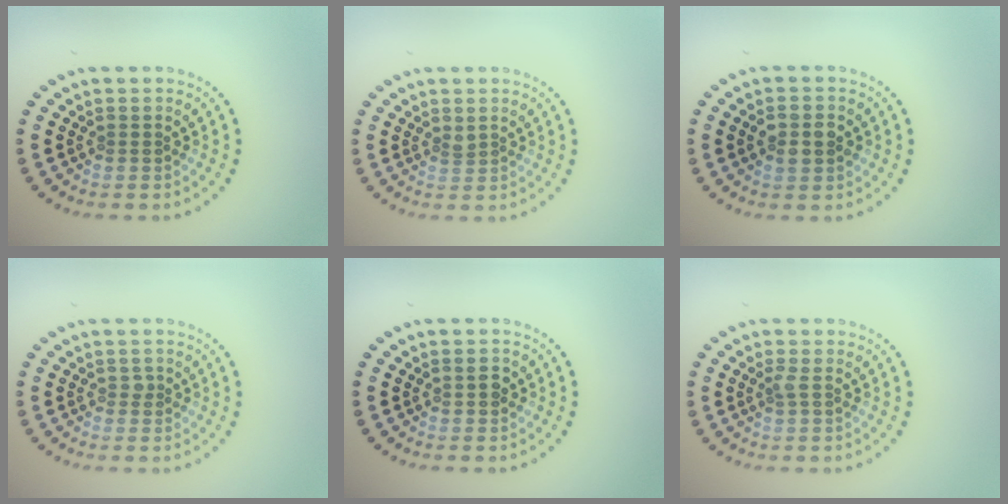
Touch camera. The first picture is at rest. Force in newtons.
{"total": 0.7, "press": 0.5, "slide": 0.5}
{"total": 2.9, "press": 2.9, "slide": 0.1}
{"total": 0.6, "press": 0.5, "slide": 0.4}
{"total": 1.3, "press": 1.2, "slide": 0.4}
{"total": 0.6, "press": 0.5, "slide": 0.4}